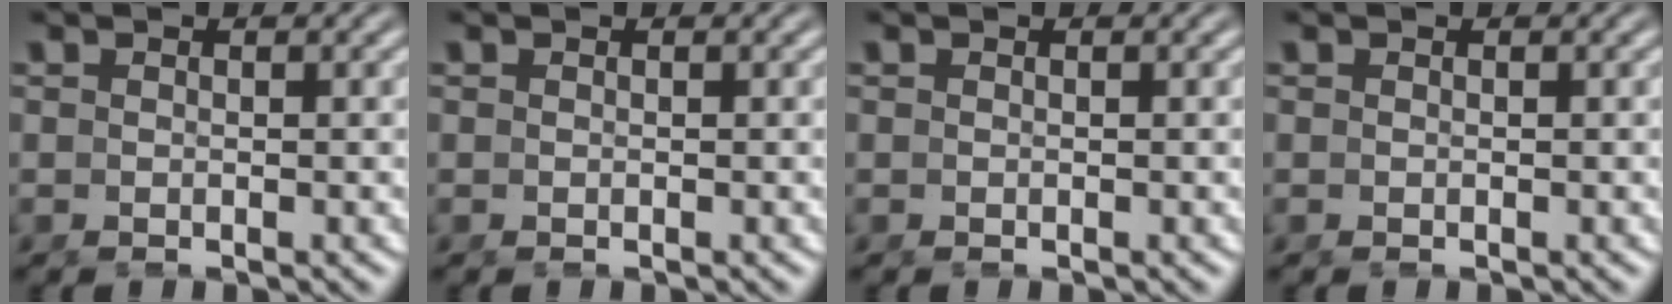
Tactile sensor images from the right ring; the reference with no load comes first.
{"total": 0.0}
{"total": 0.0}
{"total": 0.0}